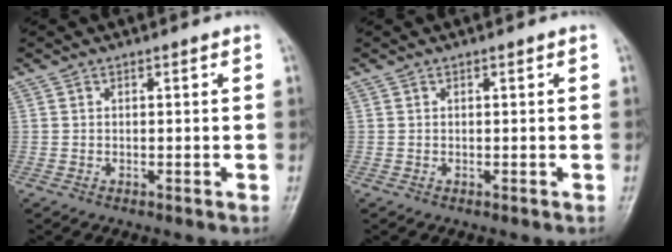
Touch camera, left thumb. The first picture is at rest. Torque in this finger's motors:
{"motor_torque": [0.00, 0.00, -0.01, 0.01, 0.00]}